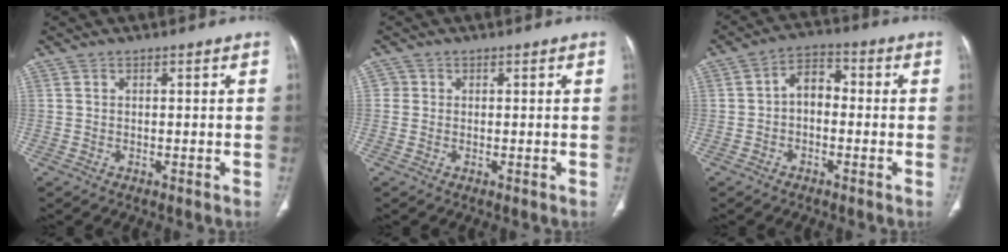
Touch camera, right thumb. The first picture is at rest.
{"total": 1.1, "force": [0.1, 1.1, 0.1], "torque": [0.005, 0.003, 0.001]}
{"total": 5.7, "force": [-0.6, 3.9, 4.1], "torque": [-0.051, 0.026, -0.023]}